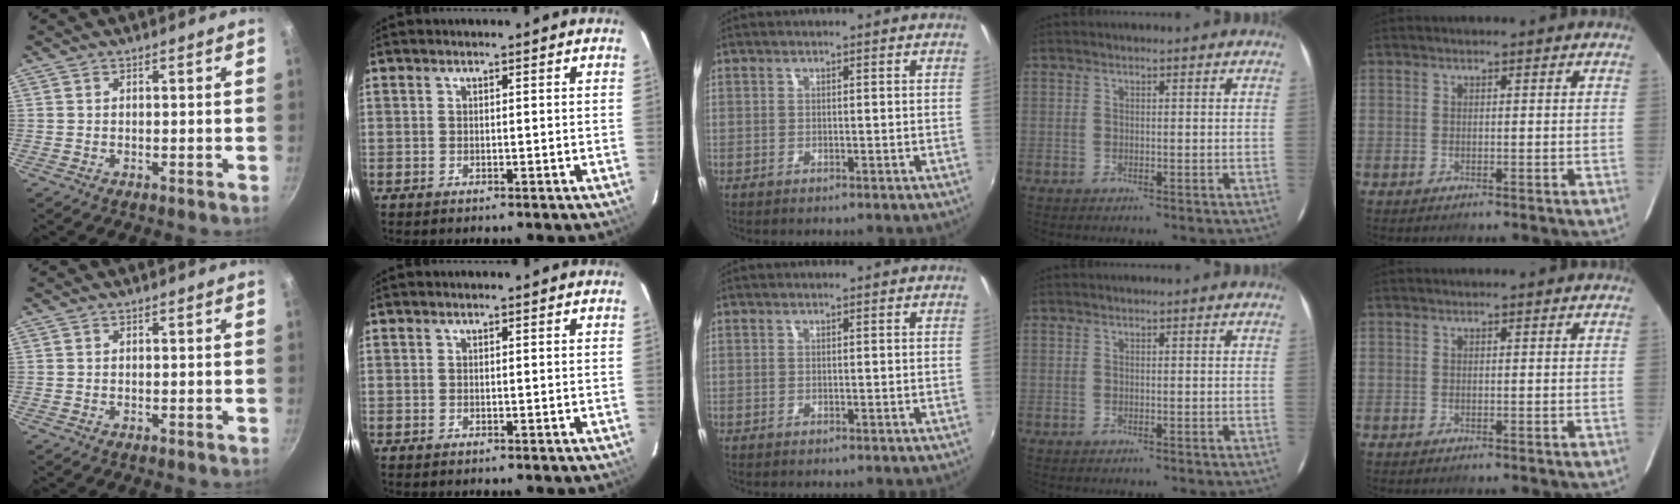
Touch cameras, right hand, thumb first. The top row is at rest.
{}